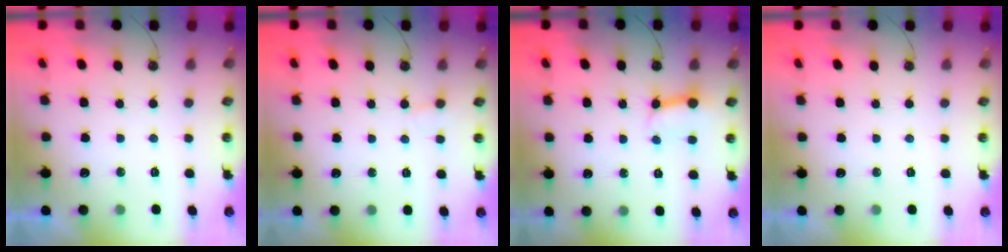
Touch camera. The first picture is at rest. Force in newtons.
{"total": 2.3, "press": 2.3, "slide": 0.1}
{"total": 5.6, "press": 5.6, "slide": 0.7}
{"total": 0.0}